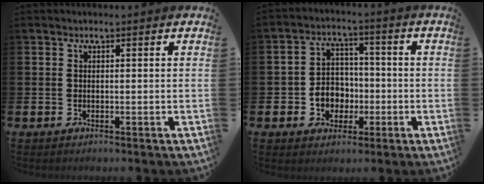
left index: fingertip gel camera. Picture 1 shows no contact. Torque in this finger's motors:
{"motor_torque": [0.55, 0.41, 0.15, 0.09]}